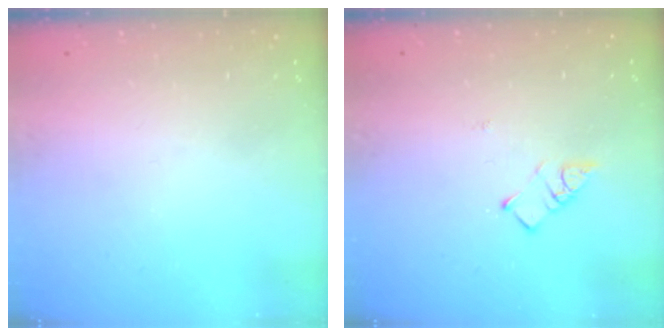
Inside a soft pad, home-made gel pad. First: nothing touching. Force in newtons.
{"total": 3.7, "press": 3.7, "slide": 0.4}